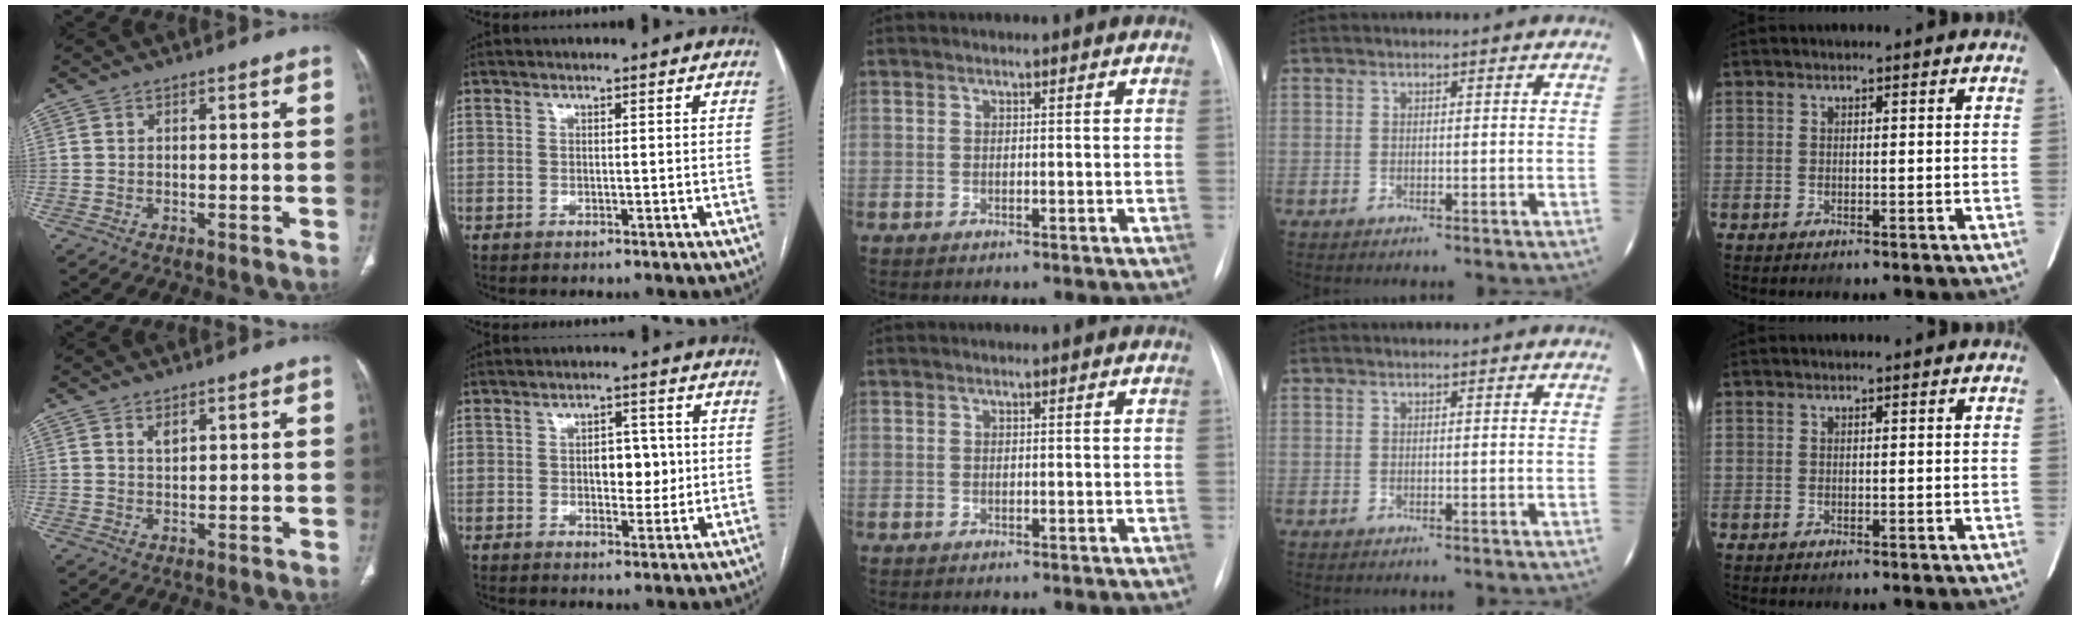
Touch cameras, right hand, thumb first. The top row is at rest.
{"thumb": {"total": 1.6, "force": [1.0, 0.7, 0.9], "torque": [-0.011, -0.008, 0.021]}, "index": {"total": 5.0, "force": [0.2, 2.8, 4.1], "torque": [-0.052, 0.007, 0.006]}}